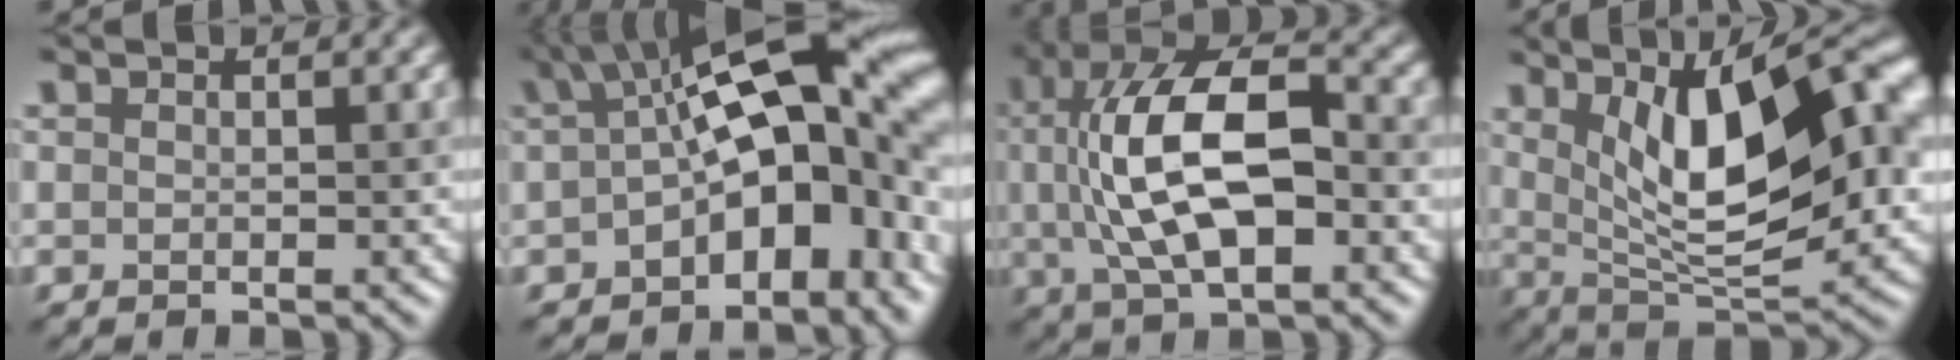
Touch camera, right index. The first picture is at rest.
{"total": 13.6, "force": [-0.3, 6.4, 12.0], "torque": [-0.148, 0.023, -0.012]}
{"total": 11.3, "force": [0.4, 5.0, 10.1], "torque": [-0.186, 0.023, 0.003]}
{"total": 11.0, "force": [2.5, 3.7, 10.1], "torque": [-0.150, 0.008, 0.044]}